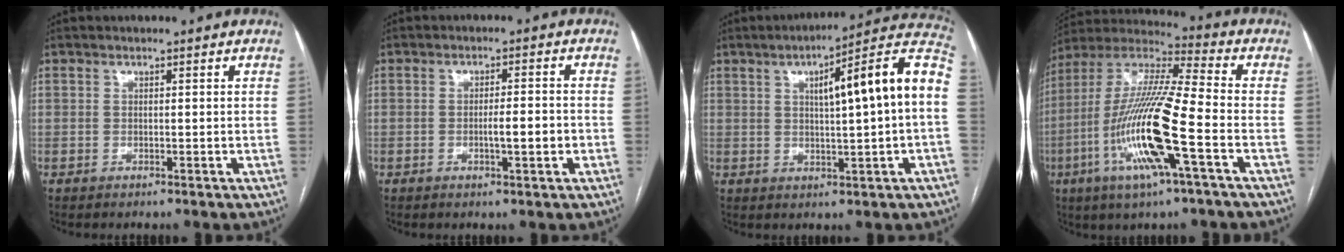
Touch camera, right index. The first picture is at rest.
{"total": 3.8, "force": [-1.0, 0.5, 3.6], "torque": [-0.061, 0.001, -0.010]}
{"total": 15.8, "force": [2.2, 0.8, 15.7], "torque": [-0.218, 0.033, 0.027]}
{"total": 18.5, "force": [-5.8, 1.3, 17.5], "torque": [-0.366, -0.010, -0.112]}